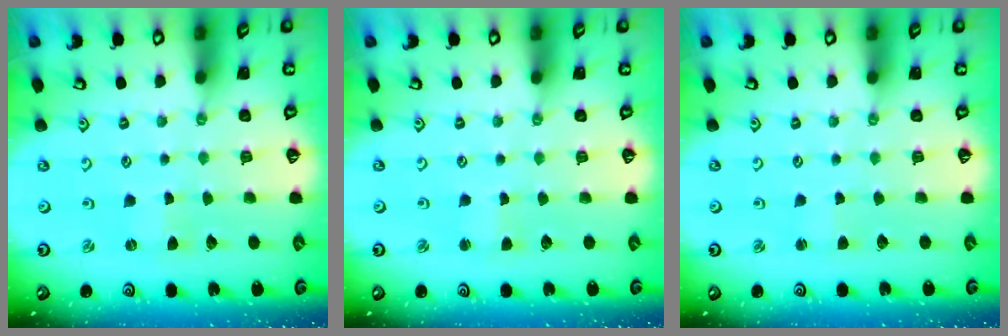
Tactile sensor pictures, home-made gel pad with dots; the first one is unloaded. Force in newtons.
{"total": 1.8, "press": 1.7, "slide": 0.3}
{"total": 0.7, "press": 0.7, "slide": 0.1}